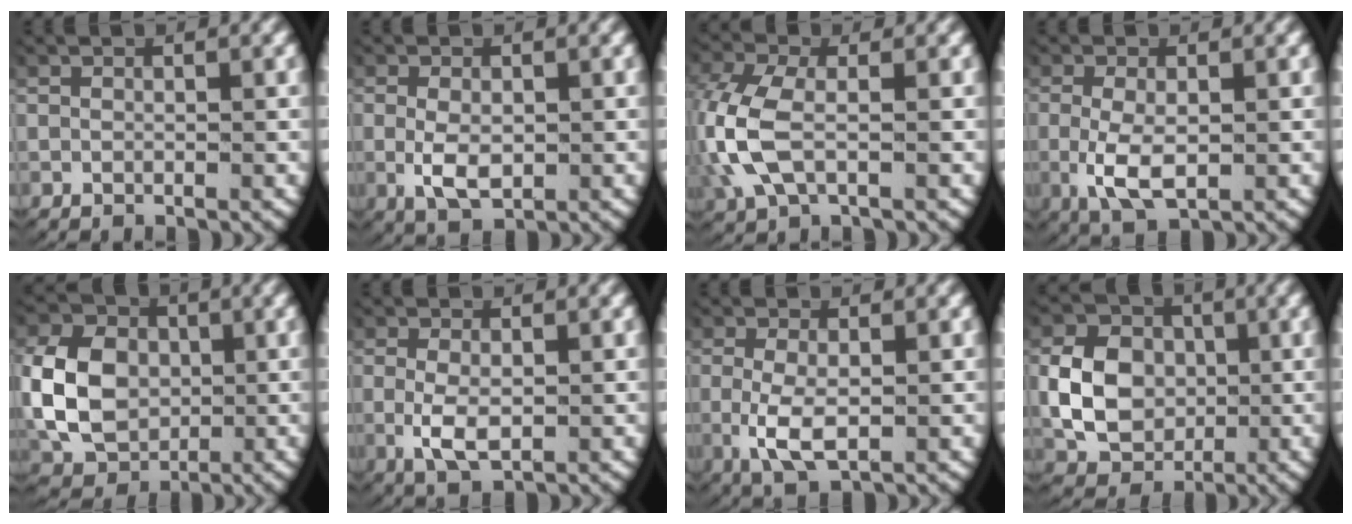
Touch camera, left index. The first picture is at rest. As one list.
[{"total": 4.0, "force": [-0.8, 2.5, 3.0], "torque": [-0.068, -0.019, -0.003]}, {"total": 4.3, "force": [-0.3, 2.8, 3.3], "torque": [-0.111, -0.019, 0.007]}, {"total": 4.4, "force": [-0.9, 2.3, 3.6], "torque": [-0.084, -0.015, -0.008]}, {"total": 8.7, "force": [-0.4, 7.3, 4.7], "torque": [-0.108, -0.025, 0.003]}, {"total": 3.6, "force": [-0.6, 1.9, 2.9], "torque": [-0.070, -0.014, -0.002]}, {"total": 4.1, "force": [-0.8, 1.9, 3.5], "torque": [-0.079, -0.013, -0.006]}, {"total": 7.6, "force": [-0.2, 6.5, 4.1], "torque": [-0.082, -0.016, 0.002]}]